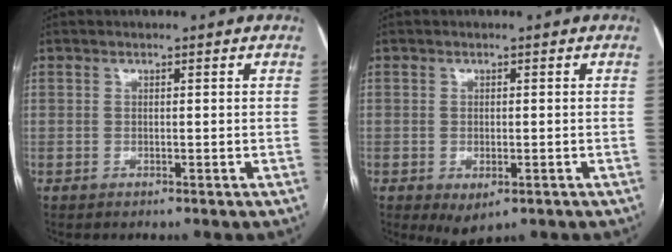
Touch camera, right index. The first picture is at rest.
{"total": 3.4, "force": [-1.4, 1.7, 2.5], "torque": [-0.034, -0.007, -0.008]}